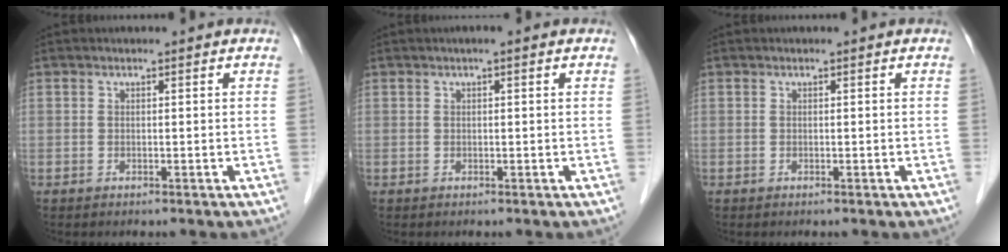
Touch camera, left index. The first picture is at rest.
{"total": 1.5, "force": [0.8, 0.4, 1.2], "torque": [-0.013, 0.008, 0.010]}
{"total": 0.0}